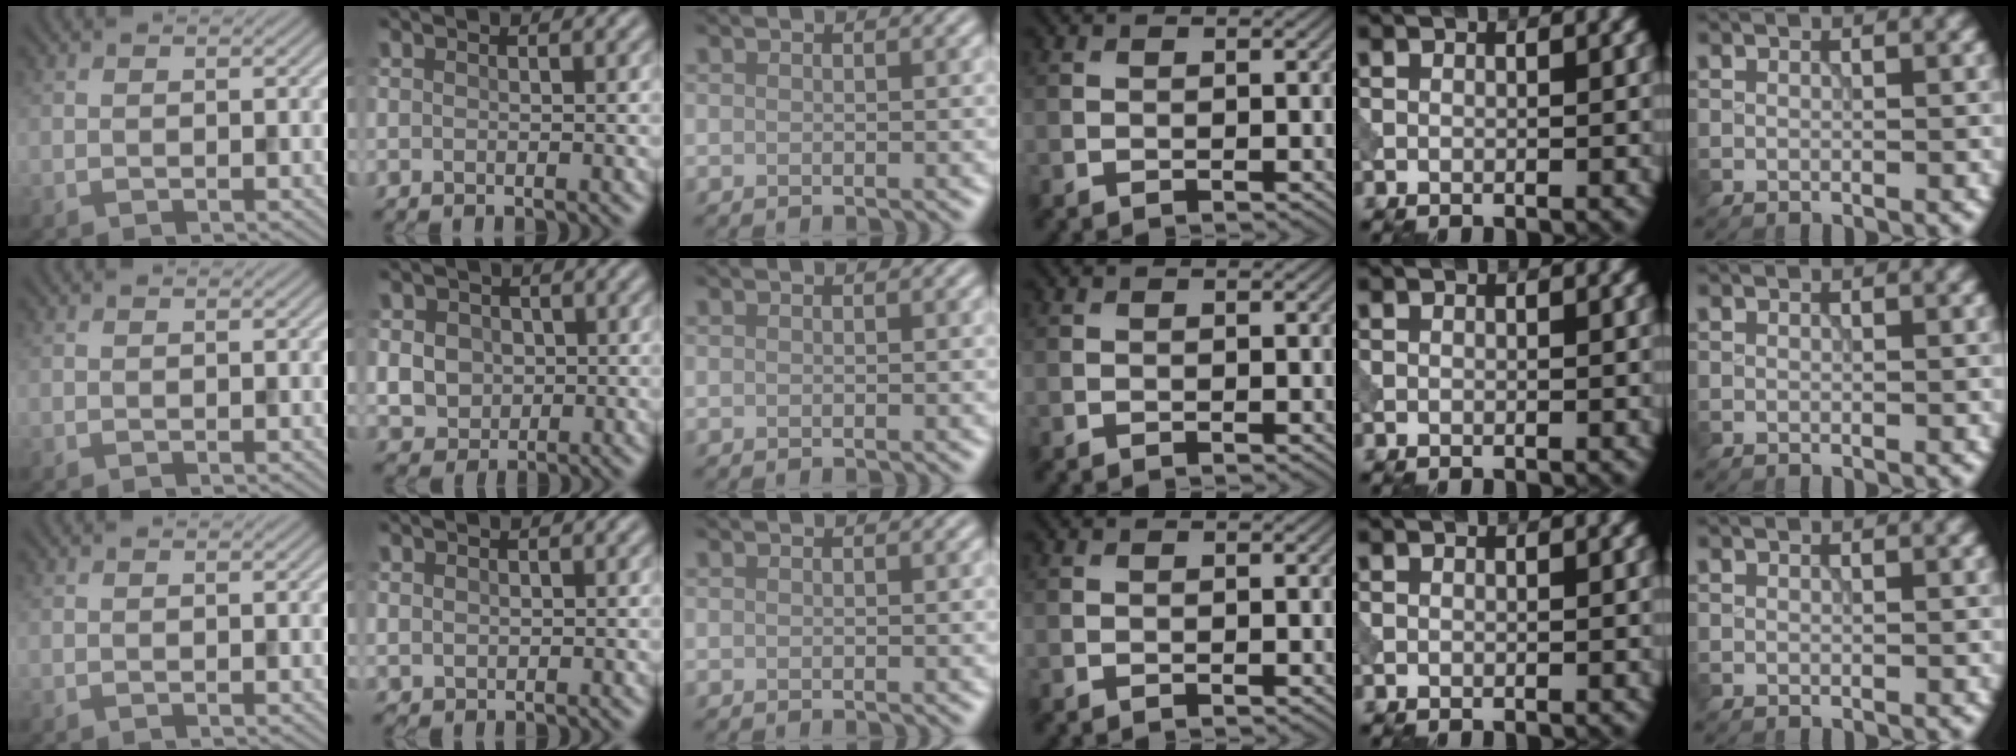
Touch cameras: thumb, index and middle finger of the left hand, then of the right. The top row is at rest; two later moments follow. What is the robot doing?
{"motion": "press", "object": "tv remote"}